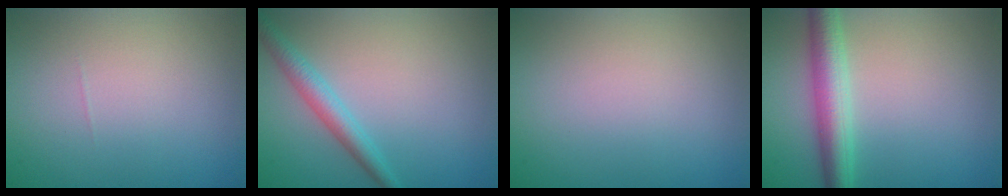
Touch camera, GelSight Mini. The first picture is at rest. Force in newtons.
{"total": 2.7, "press": 2.7, "slide": 0.1}
{"total": 0.0}
{"total": 4.6, "press": 4.6, "slide": 0.1}